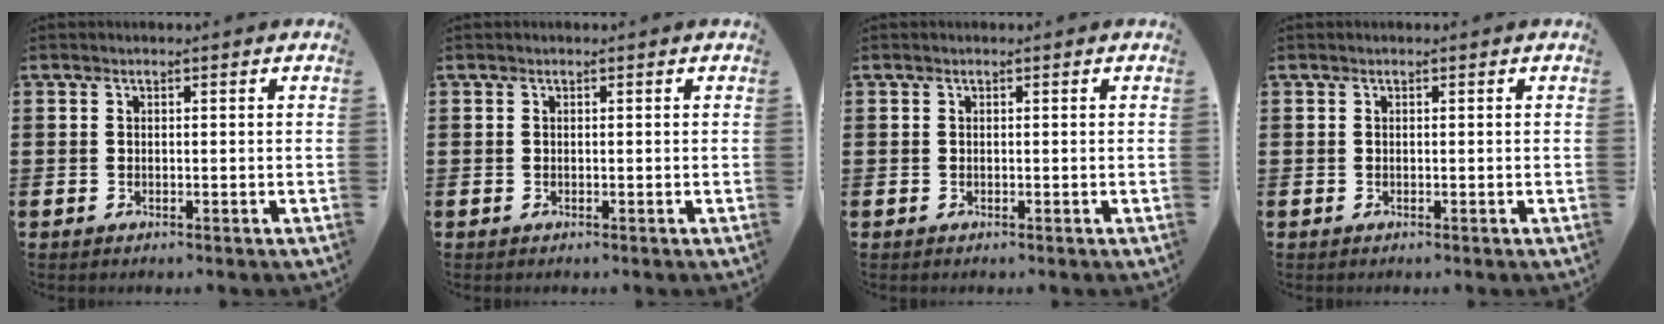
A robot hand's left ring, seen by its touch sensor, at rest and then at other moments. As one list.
[{"total": 0.0}, {"total": 0.0}, {"total": 0.0}]